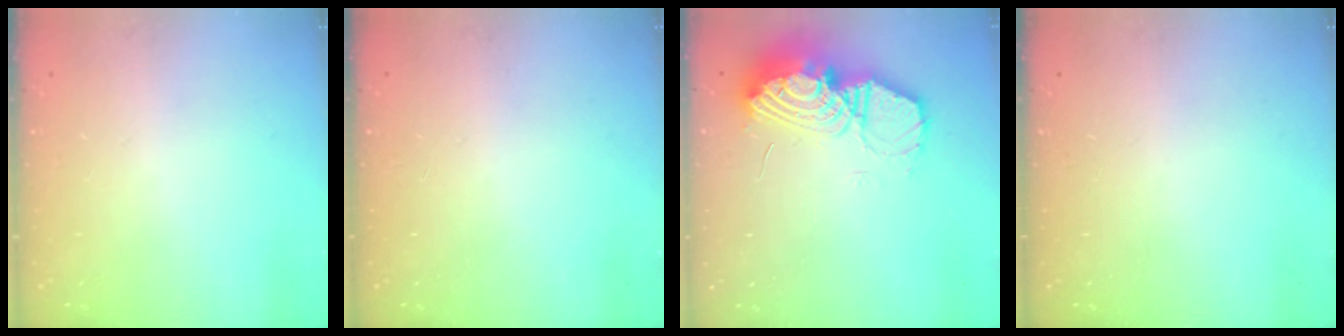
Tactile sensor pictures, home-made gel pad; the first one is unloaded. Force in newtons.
{"total": 1.2, "press": 1.1, "slide": 0.2}
{"total": 17.8, "press": 17.7, "slide": 1.8}
{"total": 0.0}